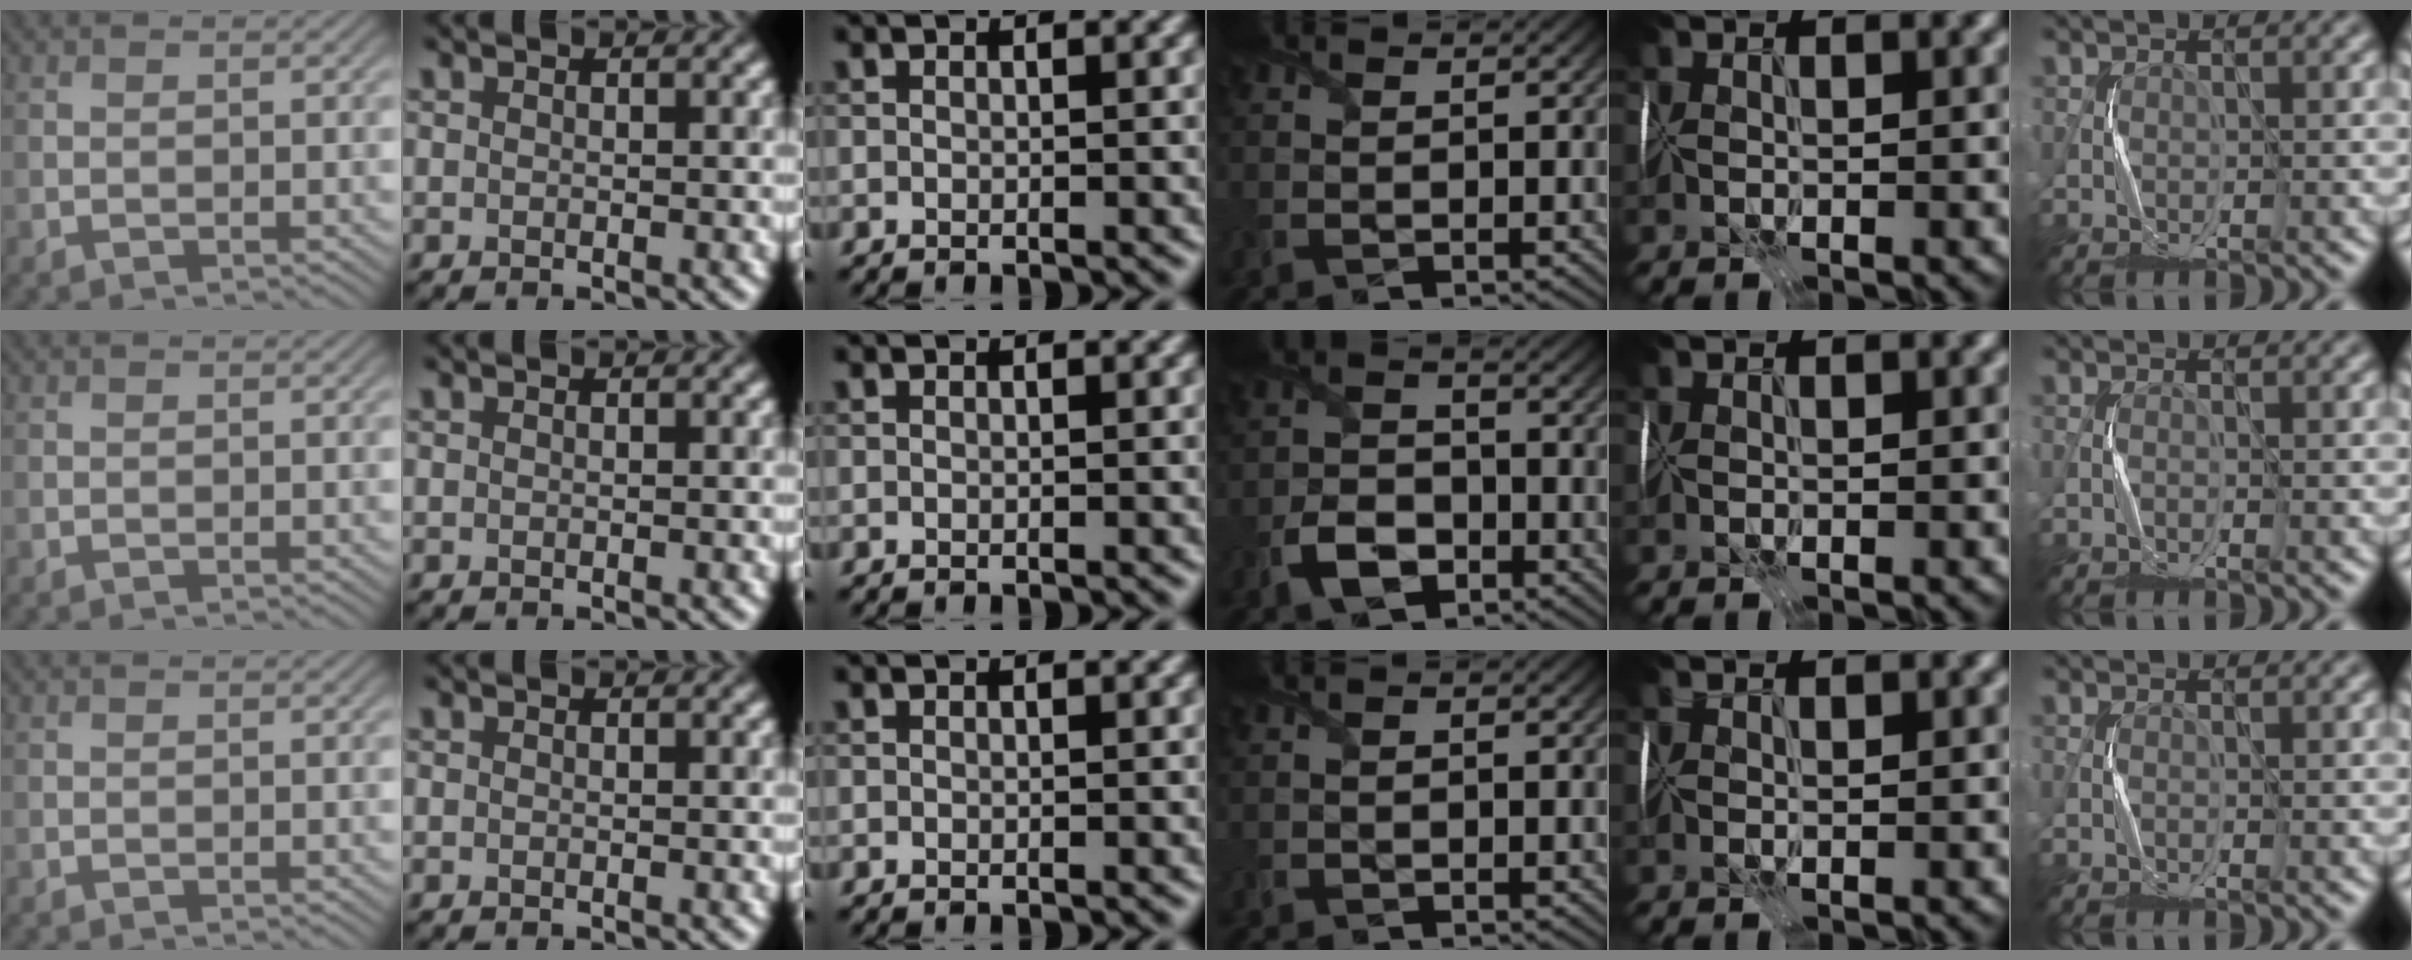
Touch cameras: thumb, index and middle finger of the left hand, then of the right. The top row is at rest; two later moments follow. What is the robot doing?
{"motion": "wrap", "object": "plastic wrap"}